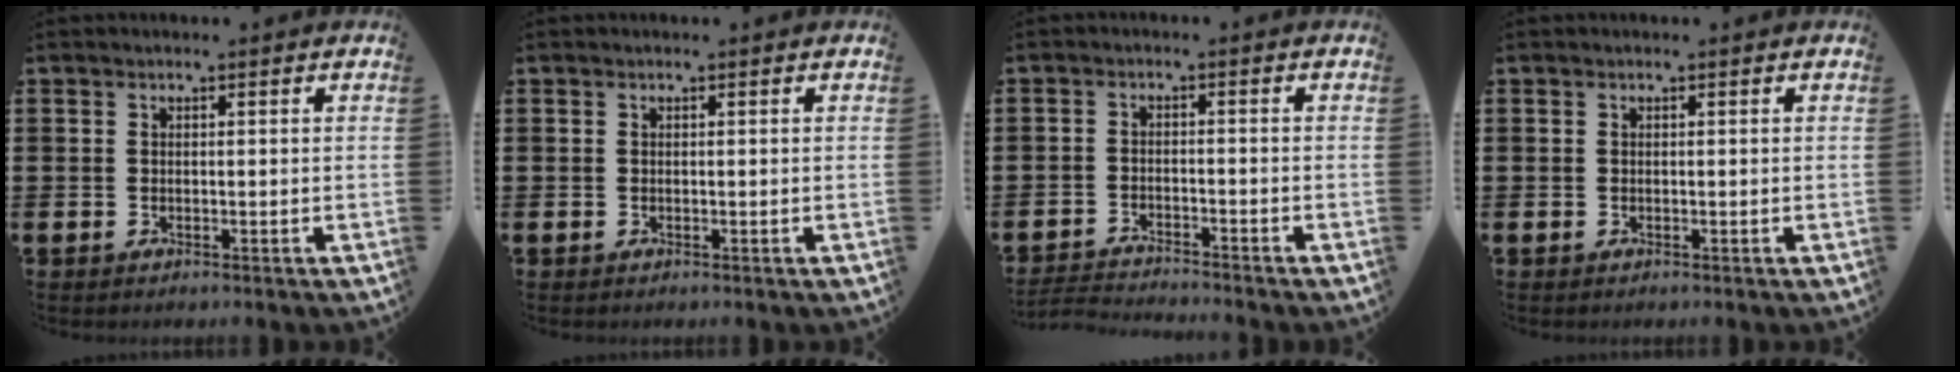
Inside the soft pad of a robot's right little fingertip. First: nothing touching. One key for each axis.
{"total": 0.0}
{"total": 2.4, "fx": -2.4, "fy": -0.2, "fz": 0.1, "tx": -0.002, "ty": 0.001, "tz": -0.051}
{"total": 0.0}